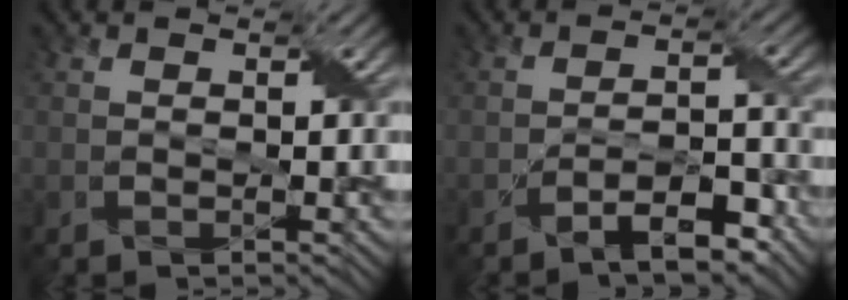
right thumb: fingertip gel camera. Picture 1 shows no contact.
{"total": 5.5, "force": [-3.9, 1.5, 3.5], "torque": [-0.055, 0.009, -0.066]}